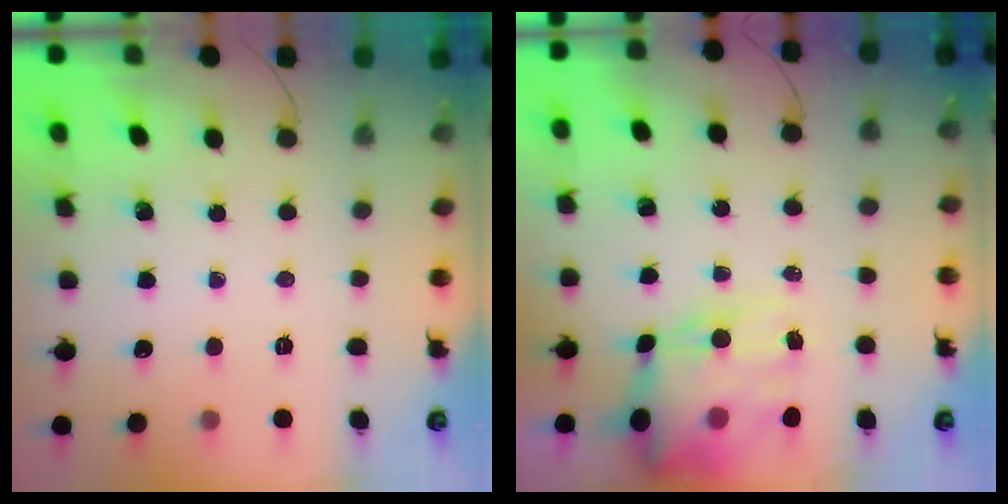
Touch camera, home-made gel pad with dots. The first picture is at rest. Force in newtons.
{"total": 15.0, "press": 14.6, "slide": 3.4}